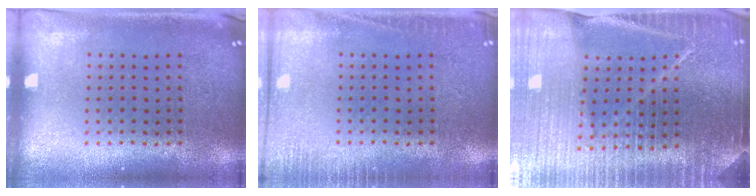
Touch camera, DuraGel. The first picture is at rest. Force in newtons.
{"total": 1.9, "press": 1.9, "slide": 0.4}
{"total": 5.5, "press": 4.9, "slide": 2.5}